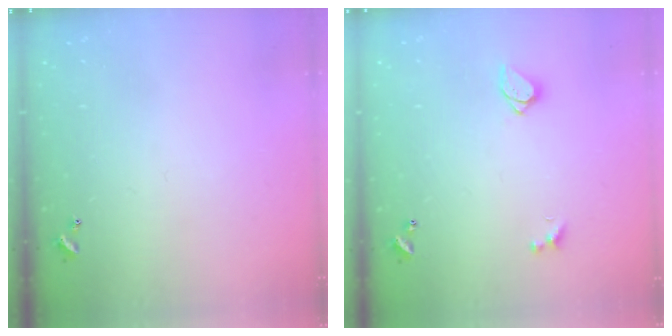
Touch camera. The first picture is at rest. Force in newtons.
{"total": 1.6, "press": 1.5, "slide": 0.3}